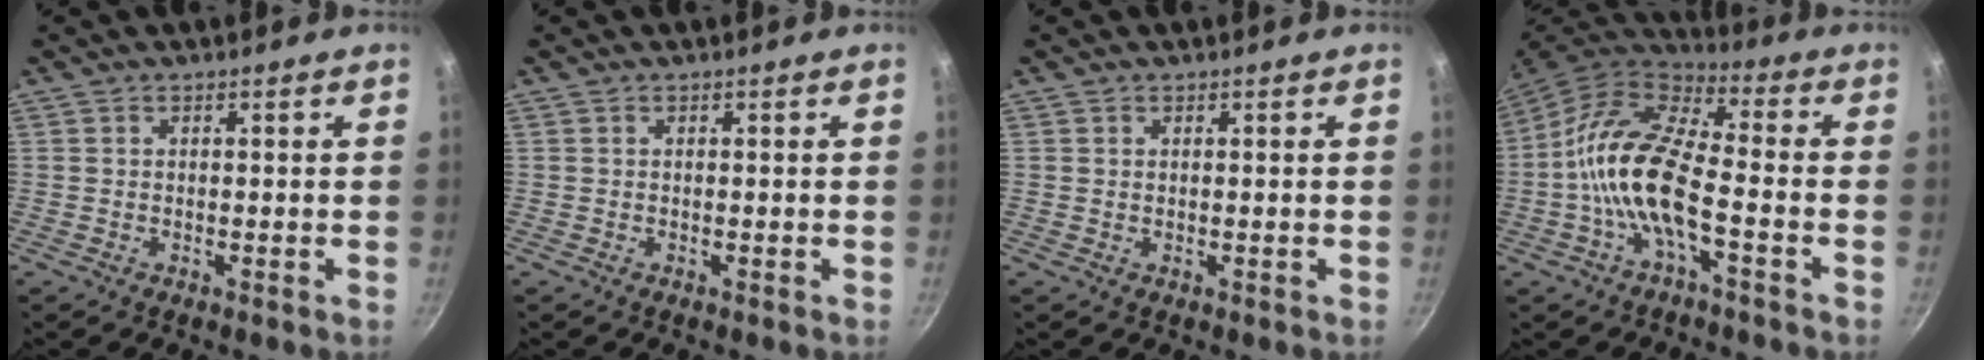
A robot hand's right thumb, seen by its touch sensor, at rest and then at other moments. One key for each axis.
{"total": 0.0}
{"total": 0.0}
{"total": 15.1, "fx": -3.6, "fy": 6.0, "fz": 13.4, "tx": -0.254, "ty": 0.041, "tz": -0.087}